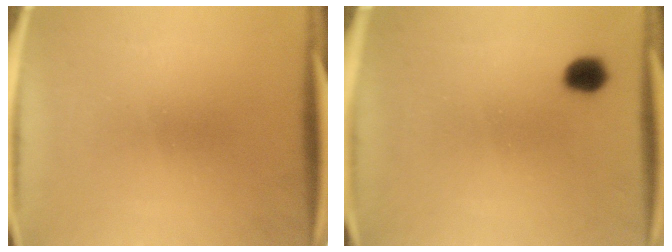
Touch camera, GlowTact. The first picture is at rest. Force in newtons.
{"total": 4.8}